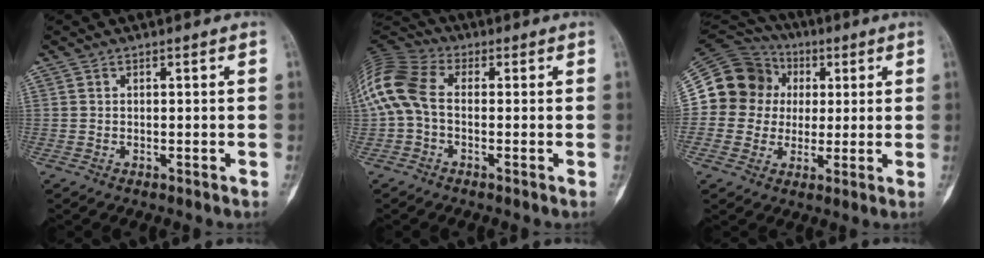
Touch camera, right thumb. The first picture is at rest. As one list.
[{"total": 13.3, "force": [0.0, 8.5, 10.2], "torque": [-0.232, 0.029, -0.012]}, {"total": 14.9, "force": [2.0, 14.0, 4.8], "torque": [-0.062, 0.035, 0.034]}]